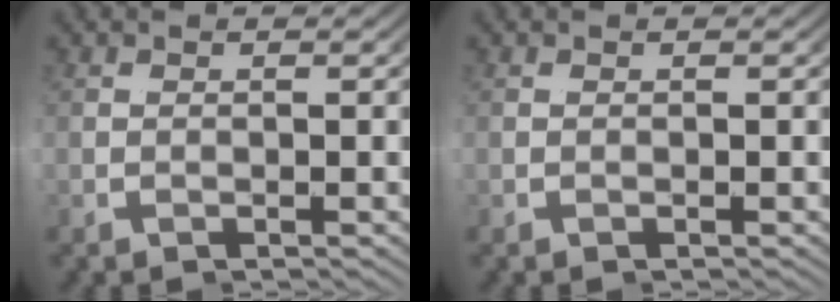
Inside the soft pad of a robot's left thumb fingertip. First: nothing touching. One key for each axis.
{"total": 0.0}